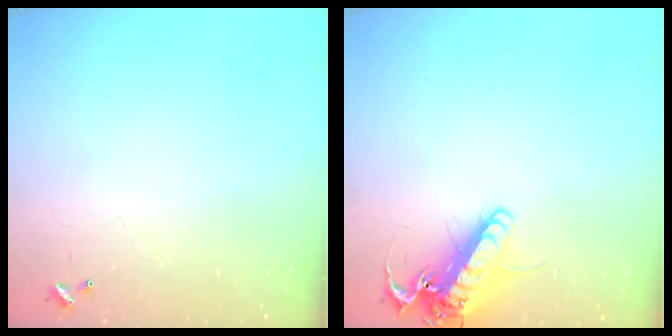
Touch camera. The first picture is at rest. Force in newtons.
{"total": 15.7, "press": 15.5, "slide": 2.4}